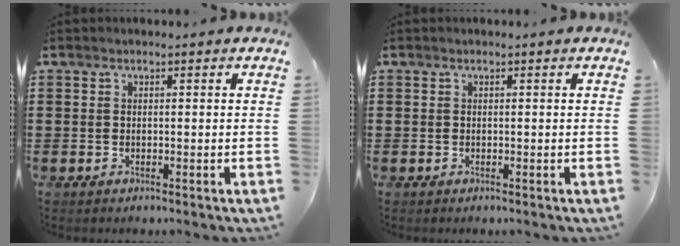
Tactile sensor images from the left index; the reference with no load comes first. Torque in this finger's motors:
{"motor_torque": [0.05, -0.03, 0.00, 0.00]}